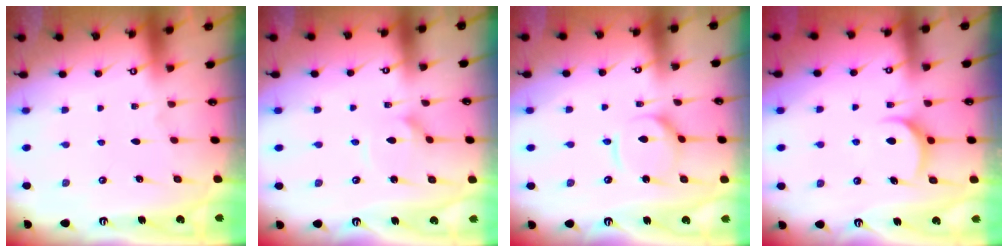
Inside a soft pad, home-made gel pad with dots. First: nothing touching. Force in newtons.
{"total": 2.0, "press": 2.0, "slide": 0.3}
{"total": 8.7, "press": 8.6, "slide": 0.9}
{"total": 5.5, "press": 5.5, "slide": 0.5}